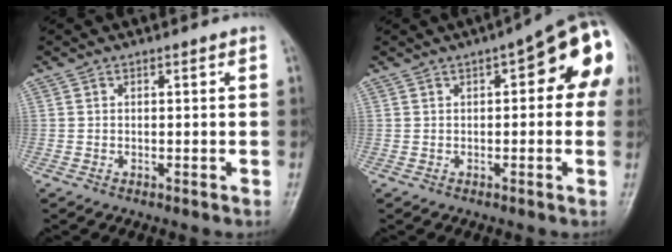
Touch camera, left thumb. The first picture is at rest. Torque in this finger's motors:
{"motor_torque": [0.22, 1.08, 0.13, -0.01, 0.12]}